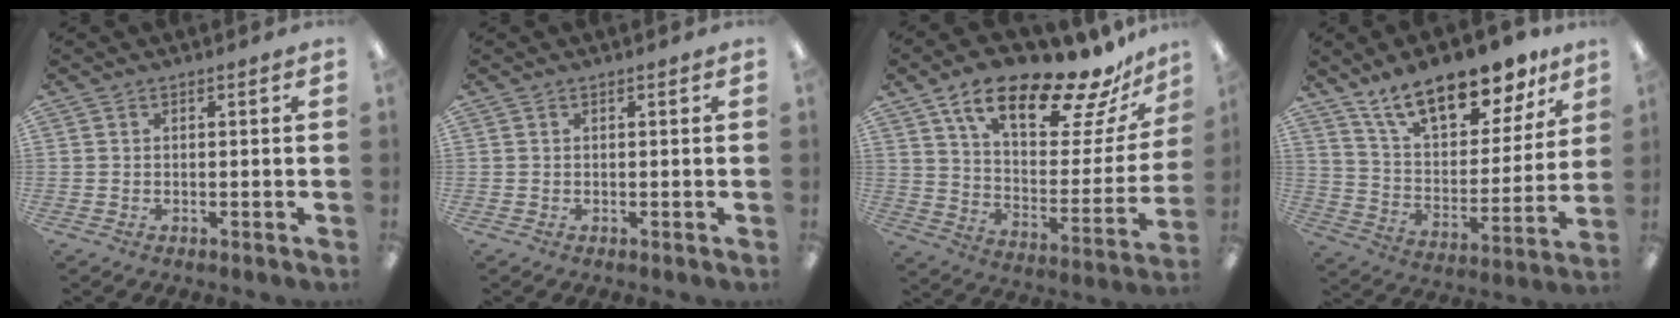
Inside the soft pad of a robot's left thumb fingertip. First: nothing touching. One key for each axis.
{"total": 0.0}
{"total": 22.3, "fx": 16.4, "fy": 7.7, "fz": 13.1, "tx": -0.204, "ty": -0.104, "tz": 0.273}
{"total": 19.9, "fx": 14.9, "fy": 8.1, "fz": 10.5, "tx": -0.172, "ty": -0.091, "tz": 0.257}